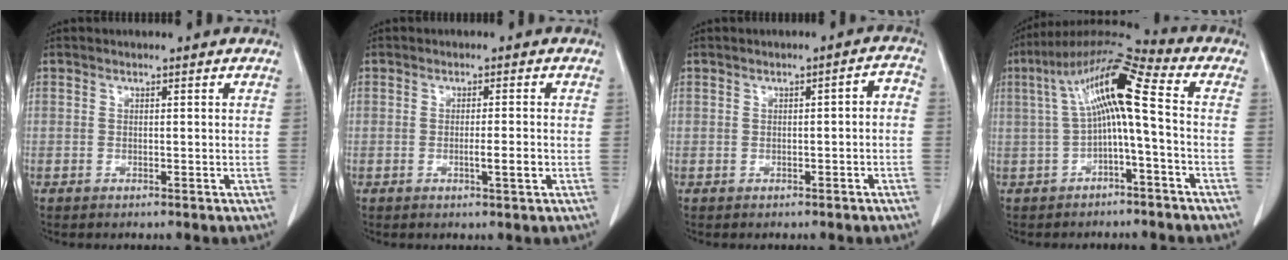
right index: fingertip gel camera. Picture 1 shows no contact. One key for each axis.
{"total": 2.7, "fx": -0.8, "fy": 0.0, "fz": 2.6, "tx": -0.042, "ty": -0.003, "tz": -0.012}
{"total": 2.5, "fx": -0.7, "fy": 0.9, "fz": 2.2, "tx": -0.026, "ty": 0.018, "tz": -0.008}
{"total": 11.5, "fx": 0.3, "fy": 0.9, "fz": 11.4, "tx": -0.211, "ty": 0.044, "tz": 0.000}